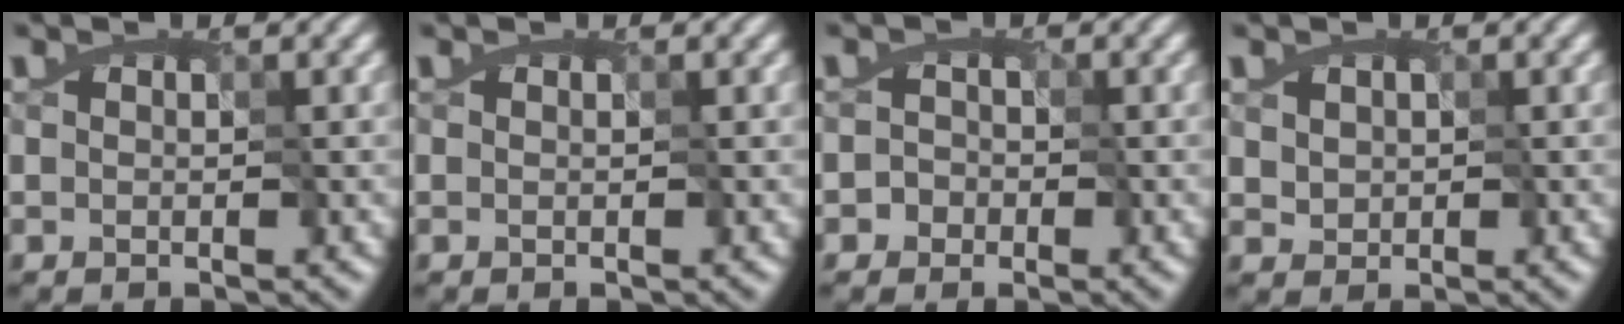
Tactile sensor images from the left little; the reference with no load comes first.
{"total": 0.0}
{"total": 2.3, "force": [-0.9, 2.1, 0.1], "torque": [0.010, 0.006, -0.021]}
{"total": 1.6, "force": [0.3, 1.5, 0.5], "torque": [-0.035, -0.005, 0.028]}